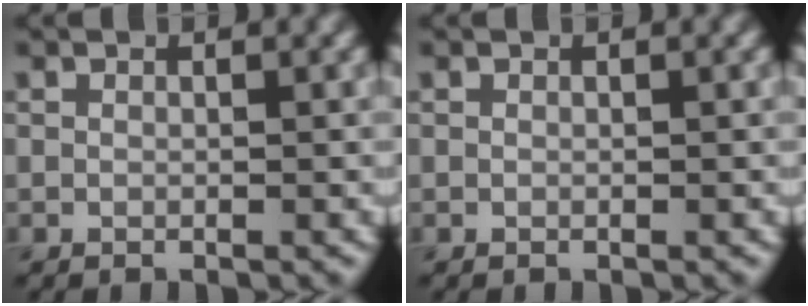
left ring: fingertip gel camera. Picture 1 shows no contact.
{"total": 0.0}